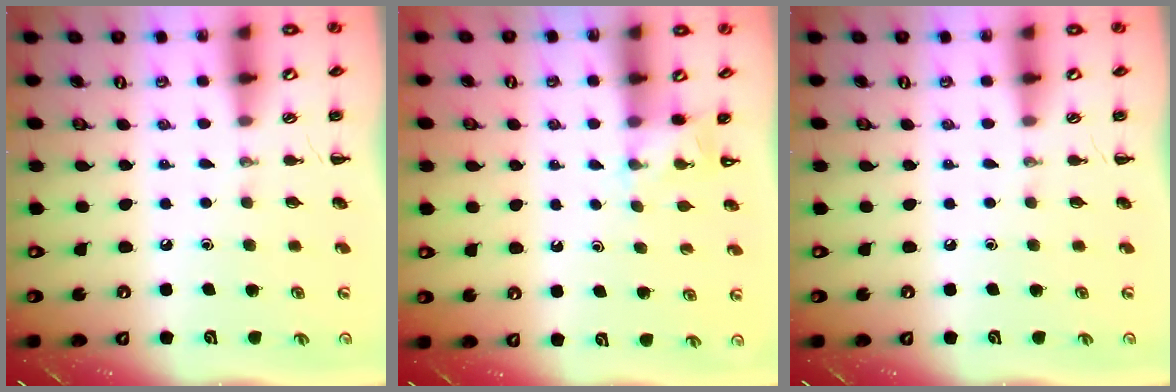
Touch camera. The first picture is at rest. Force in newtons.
{"total": 3.5, "press": 3.3, "slide": 1.1}
{"total": 0.0}